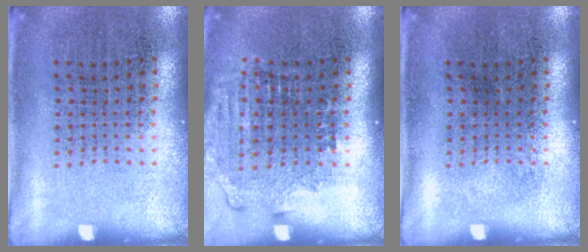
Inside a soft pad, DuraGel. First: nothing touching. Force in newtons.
{"total": 1.4, "press": 1.2, "slide": 0.6}
{"total": 0.0}